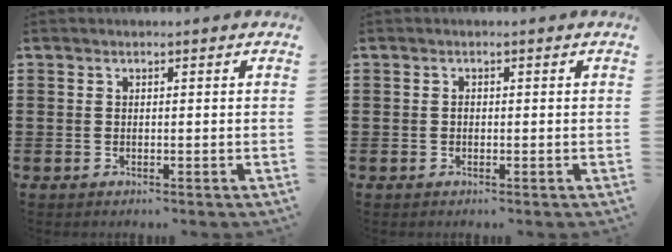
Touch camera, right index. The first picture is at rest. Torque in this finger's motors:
{"motor_torque": [0.28, -0.13, 0.07, 0.02]}